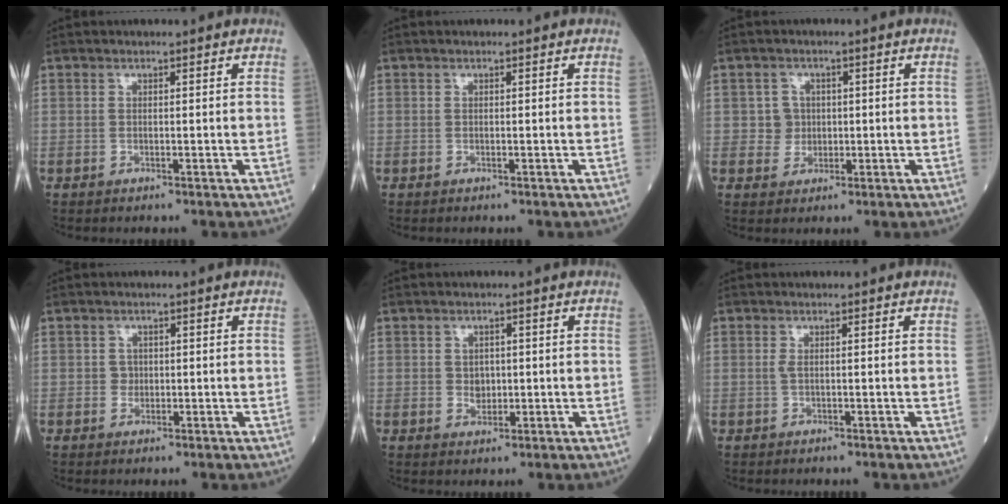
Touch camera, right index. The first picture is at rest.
{"total": 0.0}
{"total": 2.9, "force": [0.2, 2.9, 0.1], "torque": [0.007, 0.007, 0.003]}
{"total": 1.2, "force": [-0.1, 1.1, 0.2], "torque": [-0.002, 0.003, 0.000]}
{"total": 2.0, "force": [0.0, 1.7, 1.1], "torque": [-0.016, 0.001, 0.003]}
{"total": 0.5, "force": [-0.1, 0.1, 0.5], "torque": [-0.011, 0.001, -0.003]}